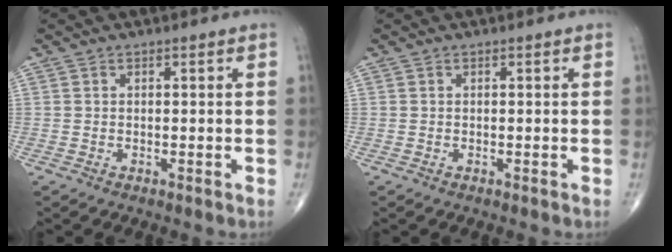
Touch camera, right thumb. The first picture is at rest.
{"total": 0.0}